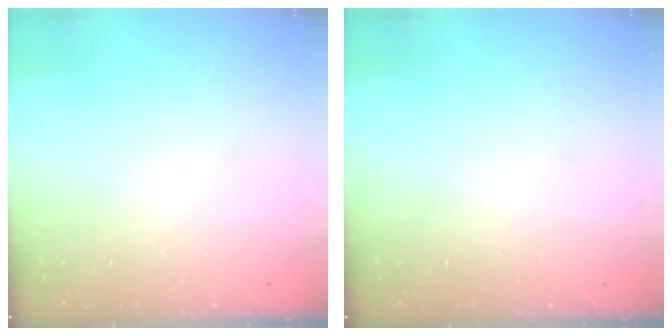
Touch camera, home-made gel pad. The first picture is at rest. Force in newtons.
{"total": 0.0}